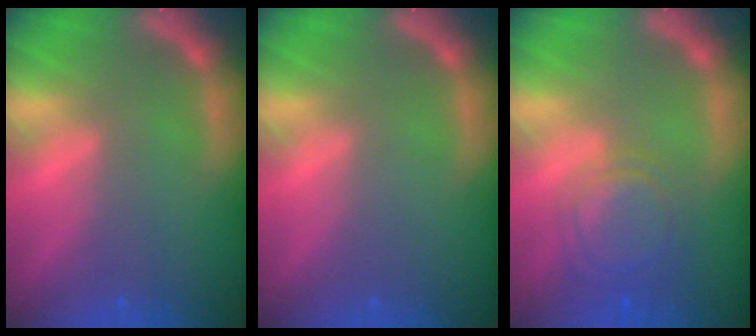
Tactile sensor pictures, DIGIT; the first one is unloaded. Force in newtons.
{"total": 0.0}
{"total": 5.6}